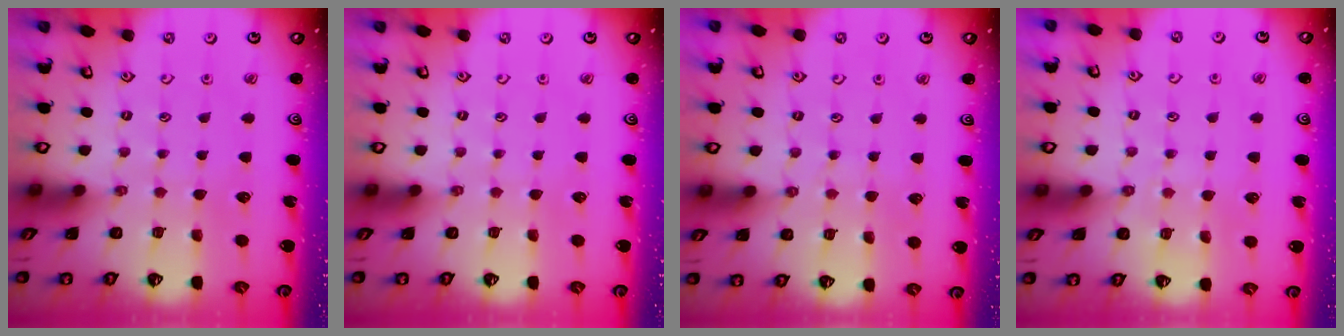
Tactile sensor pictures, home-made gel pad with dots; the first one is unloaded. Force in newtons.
{"total": 0.0}
{"total": 2.8, "press": 2.8, "slide": 0.5}
{"total": 4.7, "press": 4.7, "slide": 0.5}